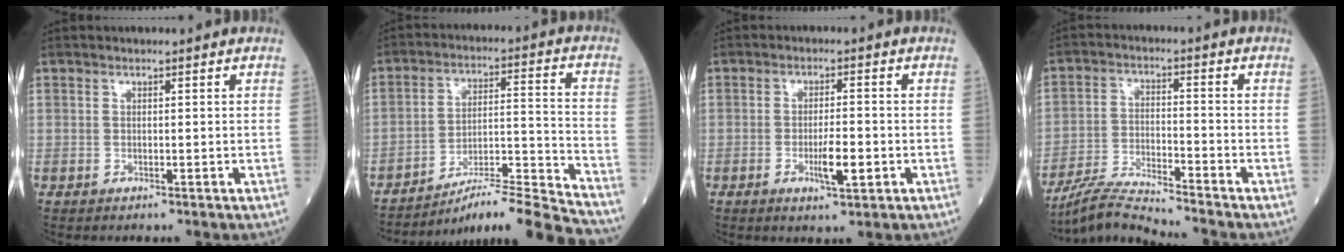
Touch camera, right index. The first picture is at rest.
{"total": 15.4, "force": [-14.4, -1.6, 5.1], "torque": [-0.072, 0.027, -0.230]}
{"total": 4.6, "force": [-1.4, 0.7, 4.3], "torque": [-0.076, -0.003, -0.018]}
{"total": 8.0, "force": [-7.7, -1.7, 1.5], "torque": [-0.031, -0.014, -0.144]}